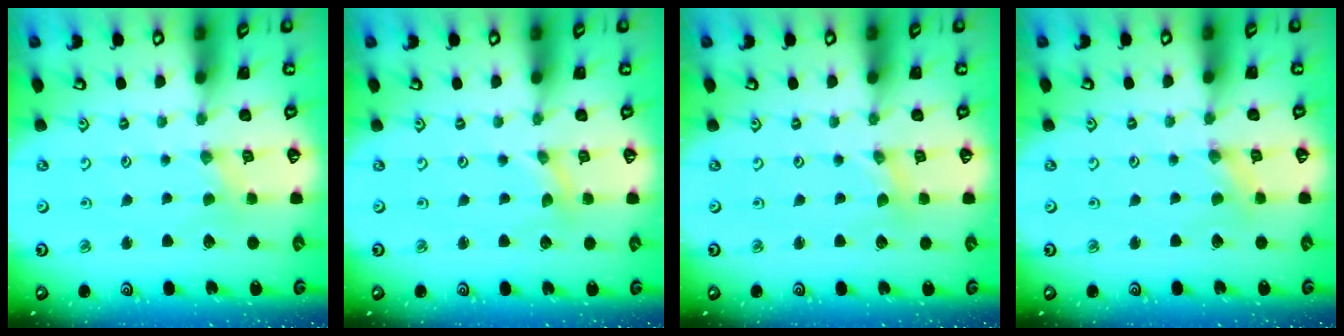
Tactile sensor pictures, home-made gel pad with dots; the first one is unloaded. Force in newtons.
{"total": 0.0}
{"total": 0.0}
{"total": 0.0}